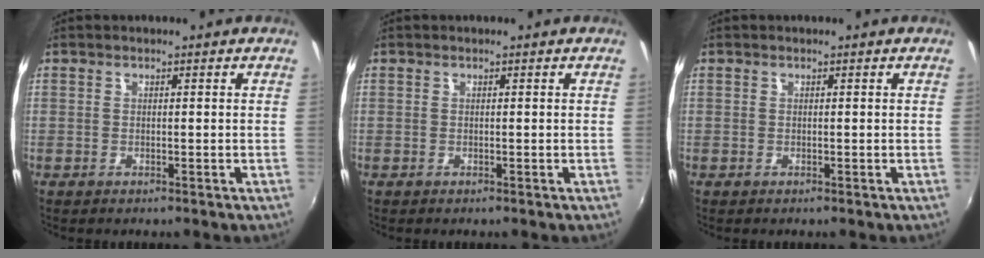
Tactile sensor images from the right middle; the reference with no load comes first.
{"total": 0.0}
{"total": 0.0}